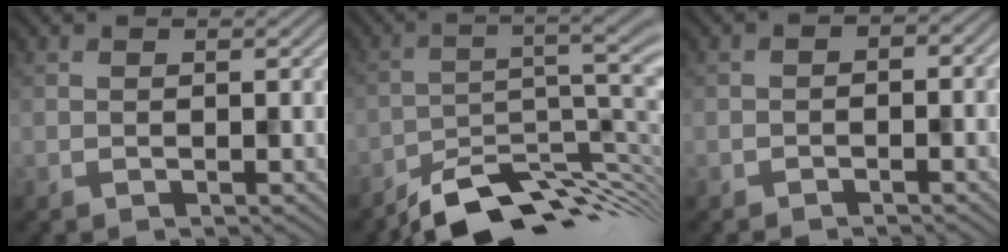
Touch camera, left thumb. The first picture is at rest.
{"total": 12.6, "force": [-8.2, 3.0, 9.1], "torque": [-0.128, -0.007, -0.134]}
{"total": 2.0, "force": [-1.3, 1.1, 0.9], "torque": [-0.018, 0.002, -0.031]}